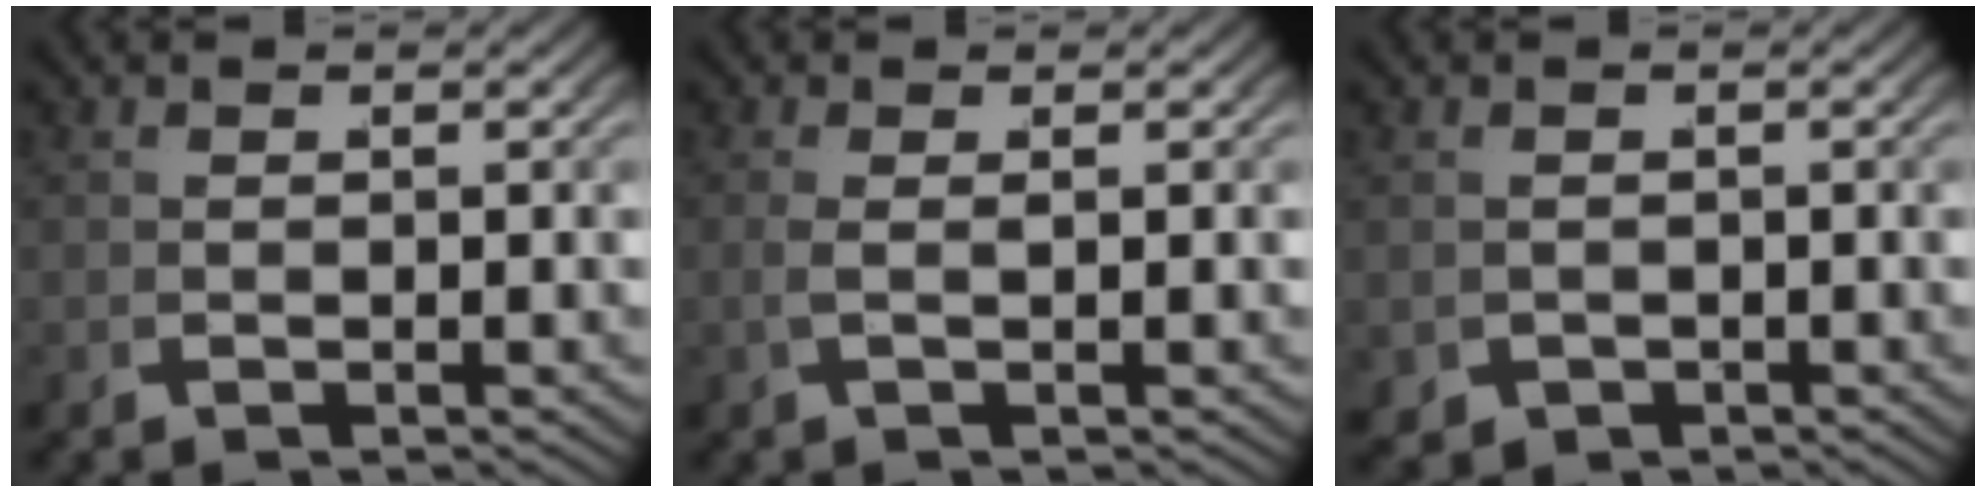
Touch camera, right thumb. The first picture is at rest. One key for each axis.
{"total": 1.1, "fx": 0.3, "fy": 0.0, "fz": 1.1, "tx": -0.032, "ty": -0.004, "tz": 0.010}
{"total": 2.2, "fx": -1.1, "fy": 1.8, "fz": 0.7, "tx": -0.019, "ty": -0.021, "tz": -0.004}